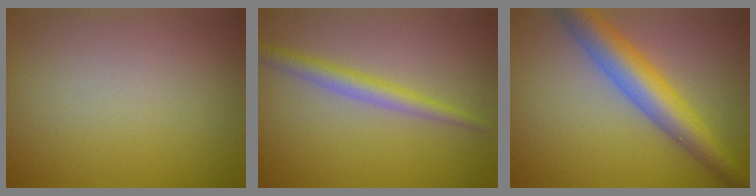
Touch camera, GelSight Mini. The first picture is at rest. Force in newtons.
{"total": 2.5, "press": 2.5, "slide": 0.1}
{"total": 6.3, "press": 6.3, "slide": 0.1}